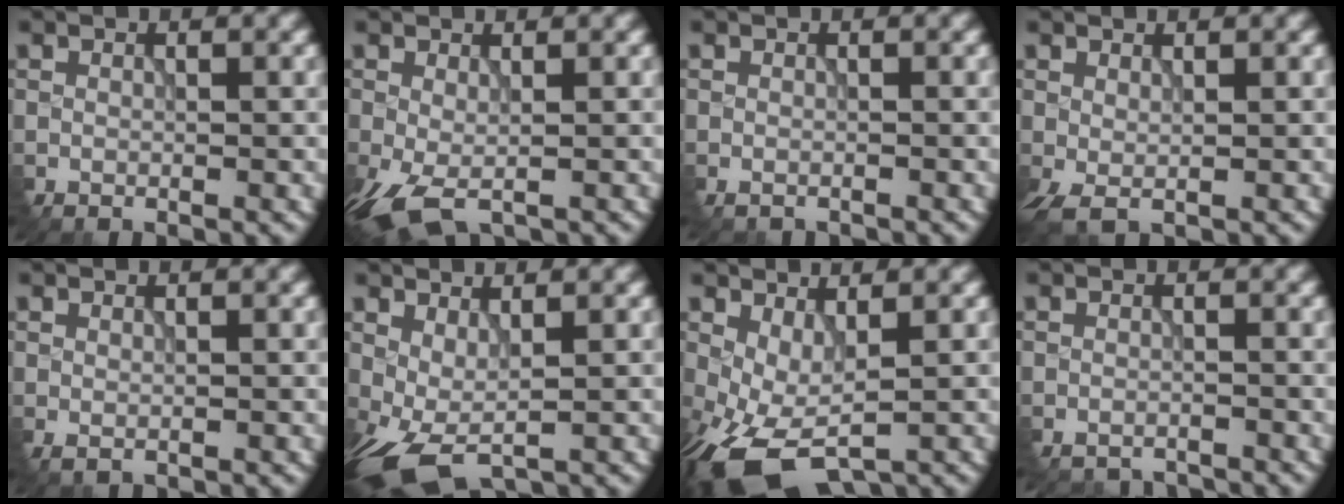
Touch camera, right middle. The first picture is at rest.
{"total": 3.8, "force": [-1.5, 1.8, 3.0], "torque": [-0.080, -0.003, -0.029]}
{"total": 0.6, "force": [-0.6, 0.1, 0.1], "torque": [-0.008, -0.007, -0.008]}
{"total": 2.0, "force": [0.0, 1.0, 1.7], "torque": [-0.047, -0.003, 0.002]}
{"total": 0.0}
{"total": 4.2, "force": [-0.9, 1.9, 3.6], "torque": [-0.091, -0.005, -0.015]}
{"total": 6.7, "force": [-2.3, 3.3, 5.4], "torque": [-0.131, -0.011, -0.035]}
{"total": 4.1, "force": [-4.0, 0.3, 0.4], "torque": [-0.016, -0.008, -0.058]}